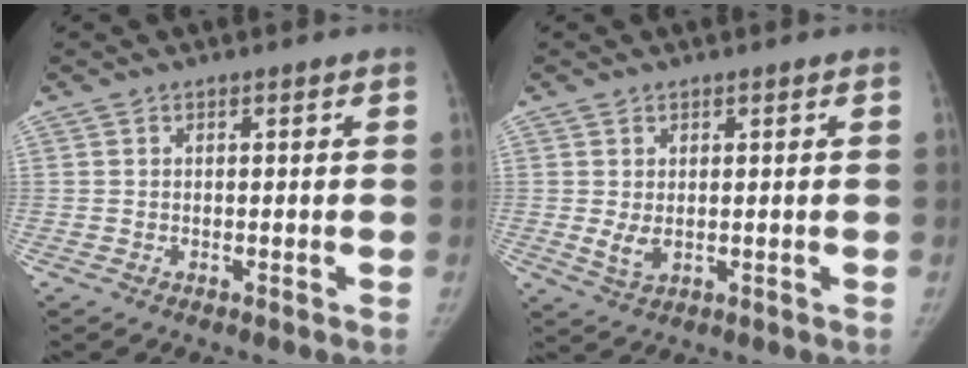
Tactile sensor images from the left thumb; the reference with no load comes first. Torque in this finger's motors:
{"motor_torque": [-0.03, 0.04, 0.40, -0.35, 0.12]}